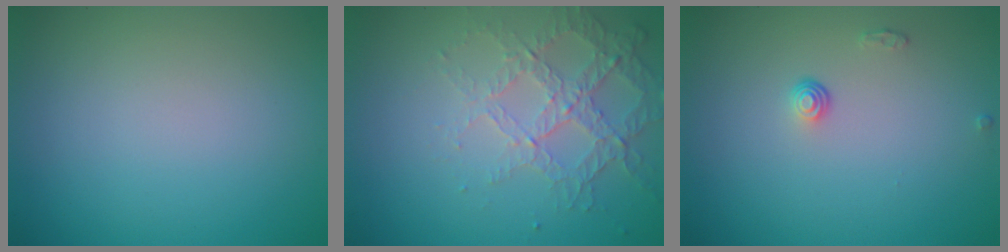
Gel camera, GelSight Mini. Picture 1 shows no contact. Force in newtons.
{"total": 4.0, "press": 3.0, "slide": 2.8}
{"total": 1.0, "press": 0.7, "slide": 0.8}